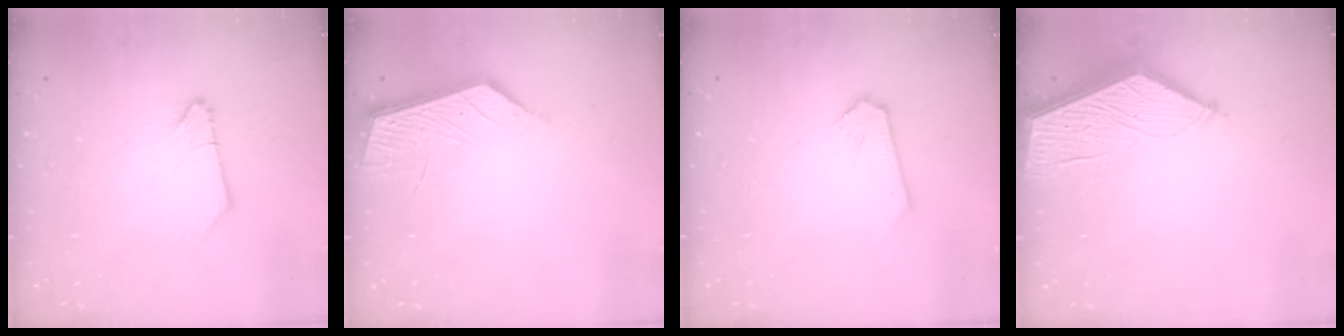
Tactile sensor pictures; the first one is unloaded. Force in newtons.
{"total": 5.2, "press": 5.1, "slide": 0.6}
{"total": 0.0}
{"total": 10.8, "press": 10.8, "slide": 0.3}